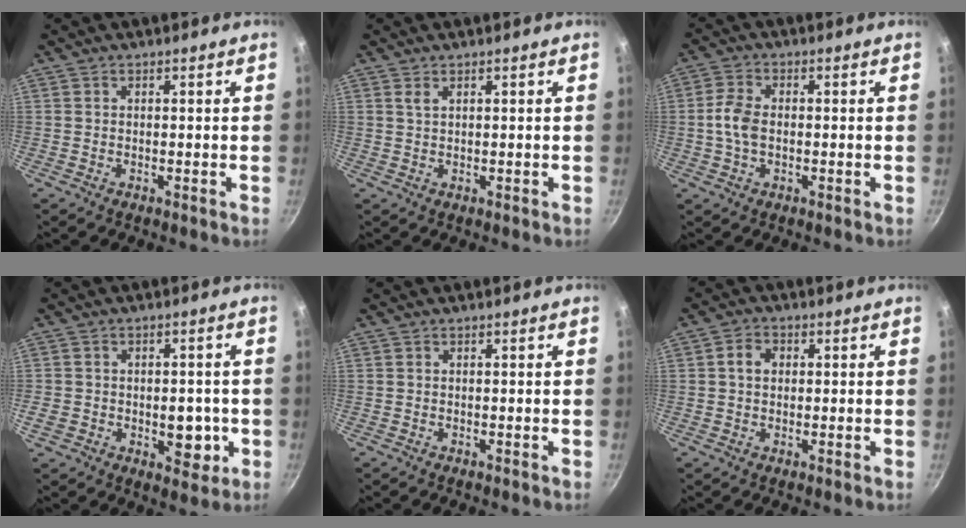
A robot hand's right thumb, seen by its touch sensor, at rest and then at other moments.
{"total": 1.1, "force": [0.6, 0.4, 0.8], "torque": [-0.015, -0.001, 0.015]}
{"total": 5.6, "force": [-0.4, 3.6, 4.3], "torque": [-0.087, 0.015, -0.013]}
{"total": 8.4, "force": [-1.5, 5.8, 5.9], "torque": [-0.049, 0.004, -0.017]}
{"total": 0.0}
{"total": 3.6, "force": [0.5, 2.9, 2.1], "torque": [-0.026, 0.009, 0.003]}